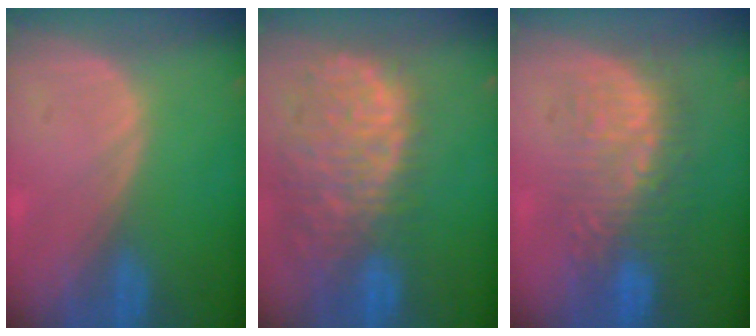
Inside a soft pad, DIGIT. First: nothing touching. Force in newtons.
{"total": 13.5, "press": 11.1, "slide": 7.8}
{"total": 9.0, "press": 8.8, "slide": 1.6}